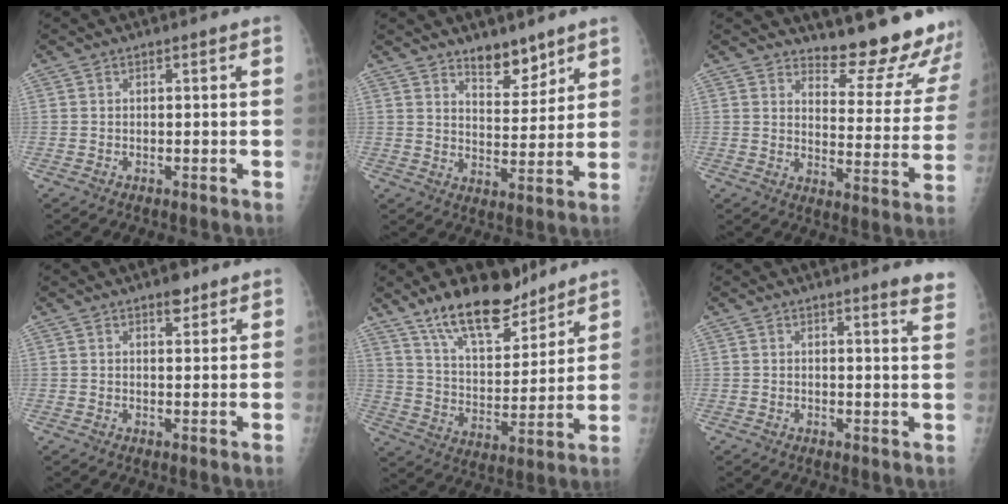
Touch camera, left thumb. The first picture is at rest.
{"total": 7.5, "force": [5.8, 3.3, 3.5], "torque": [-0.026, -0.045, 0.095]}
{"total": 15.5, "force": [14.6, 3.0, 4.3], "torque": [-0.018, -0.159, 0.177]}
{"total": 2.9, "force": [2.1, 1.3, 1.6], "torque": [-0.011, -0.011, 0.029]}
{"total": 15.7, "force": [12.0, 6.3, 7.9], "torque": [-0.095, -0.075, 0.213]}
{"total": 4.9, "force": [4.3, 0.2, 2.4], "torque": [-0.022, -0.026, 0.032]}